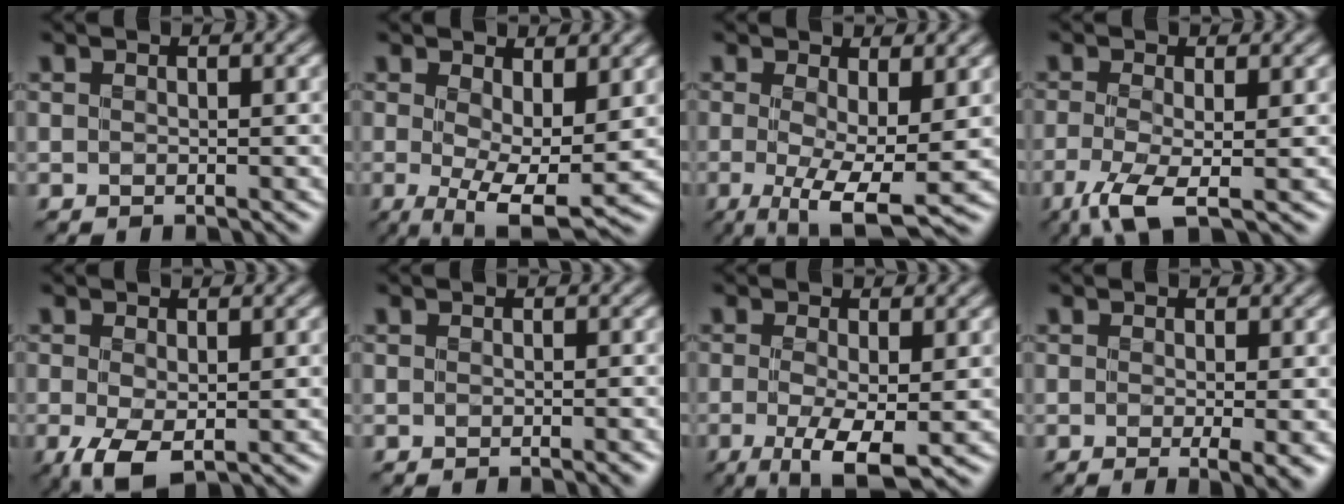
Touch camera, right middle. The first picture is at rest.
{"total": 6.8, "force": [0.2, 2.3, 6.4], "torque": [-0.105, -0.016, 0.005]}
{"total": 7.2, "force": [-0.9, 1.9, 6.8], "torque": [-0.116, -0.016, -0.015]}
{"total": 4.1, "force": [-1.9, 0.9, 3.5], "torque": [-0.084, -0.011, -0.041]}
{"total": 3.3, "force": [-0.9, 1.5, 2.8], "torque": [-0.069, -0.010, -0.014]}
{"total": 1.0, "force": [-0.3, 0.3, 0.9], "torque": [-0.004, 0.003, -0.007]}
{"total": 4.8, "force": [-1.3, 1.1, 4.5], "torque": [-0.089, -0.017, -0.022]}
{"total": 2.6, "force": [-0.2, 0.4, 2.5], "torque": [-0.031, -0.009, -0.001]}